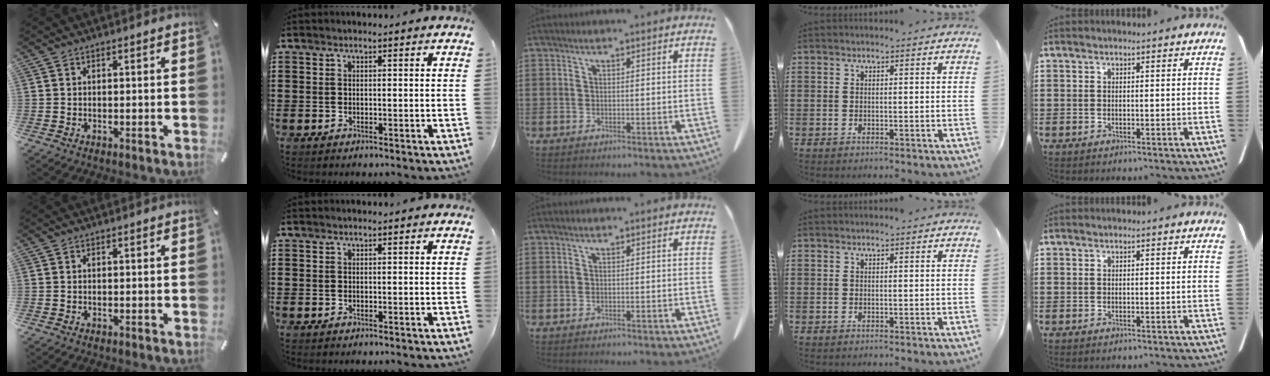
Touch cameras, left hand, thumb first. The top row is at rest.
{}